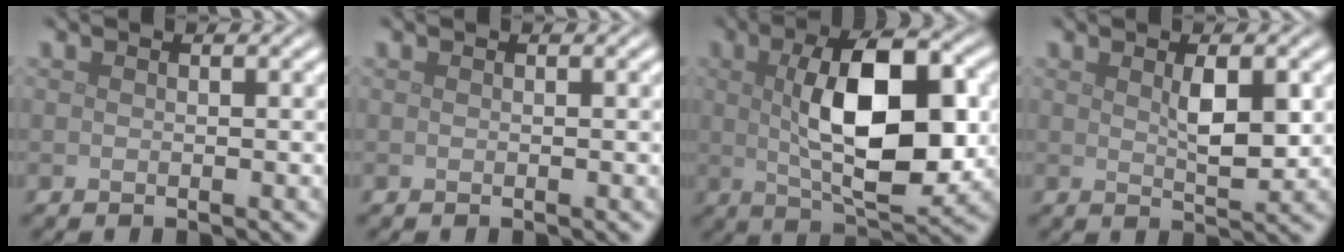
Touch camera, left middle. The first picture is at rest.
{"total": 0.0}
{"total": 10.5, "force": [1.0, 4.3, 9.5], "torque": [-0.146, 0.007, 0.018]}
{"total": 3.1, "force": [0.8, 1.0, 2.8], "torque": [-0.051, -0.005, 0.016]}